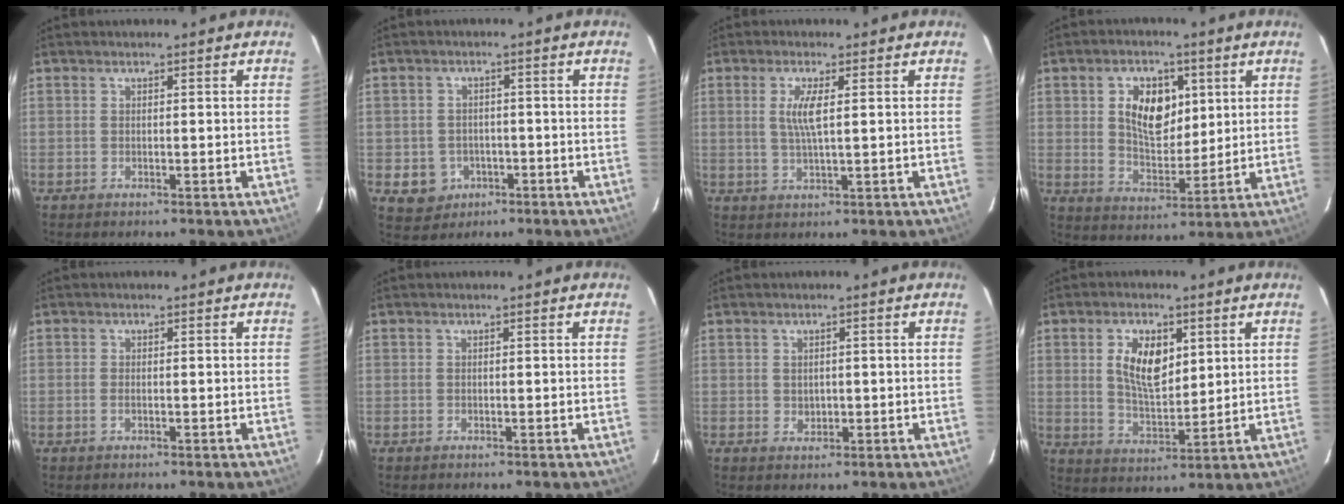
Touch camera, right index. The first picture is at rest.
{"total": 5.9, "force": [-2.0, 5.5, 1.0], "torque": [-0.033, 0.016, -0.015]}
{"total": 4.4, "force": [1.0, 0.5, 4.3], "torque": [-0.084, -0.004, 0.019]}
{"total": 10.3, "force": [3.2, 6.4, 7.4], "torque": [-0.131, 0.010, 0.062]}
{"total": 1.0, "force": [-0.3, 0.5, 0.8], "torque": [-0.017, 0.000, -0.006]}
{"total": 0.0}
{"total": 1.9, "force": [0.1, 1.7, 0.8], "torque": [-0.009, 0.003, 0.007]}
{"total": 9.3, "force": [3.0, 4.8, 7.4], "torque": [-0.135, 0.006, 0.064]}